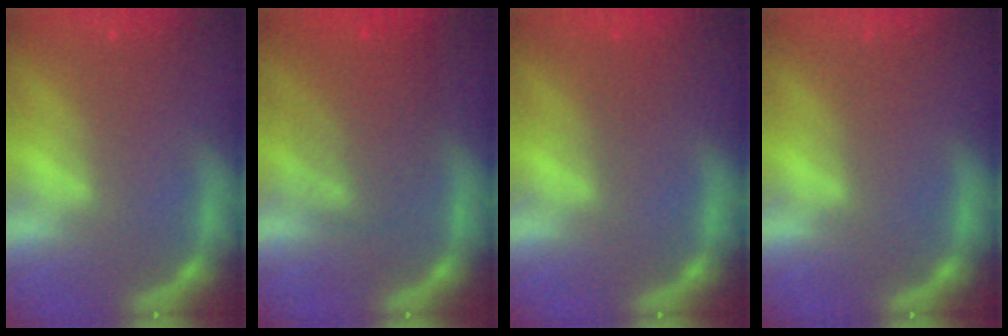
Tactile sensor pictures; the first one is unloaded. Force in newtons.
{"total": 5.6}
{"total": 1.0}
{"total": 0.0}